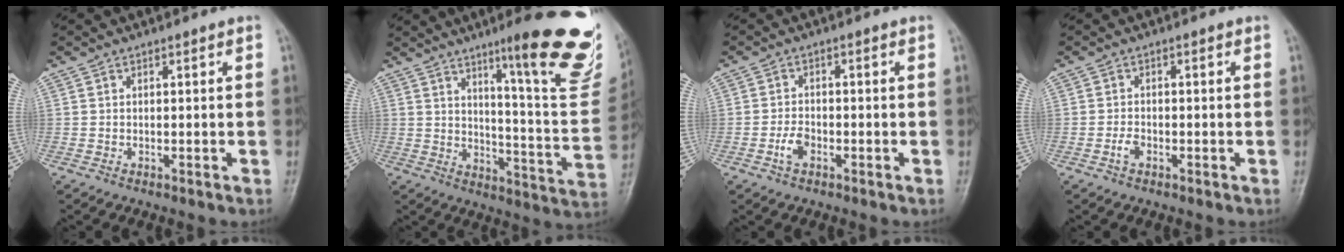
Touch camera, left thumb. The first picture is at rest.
{"total": 22.5, "force": [13.4, 3.5, 17.8], "torque": [-0.195, -0.073, 0.186]}
{"total": 3.0, "force": [-1.4, 1.8, 2.0], "torque": [-0.038, 0.010, -0.029]}
{"total": 1.8, "force": [-0.9, 1.0, 1.1], "torque": [-0.021, 0.005, -0.020]}